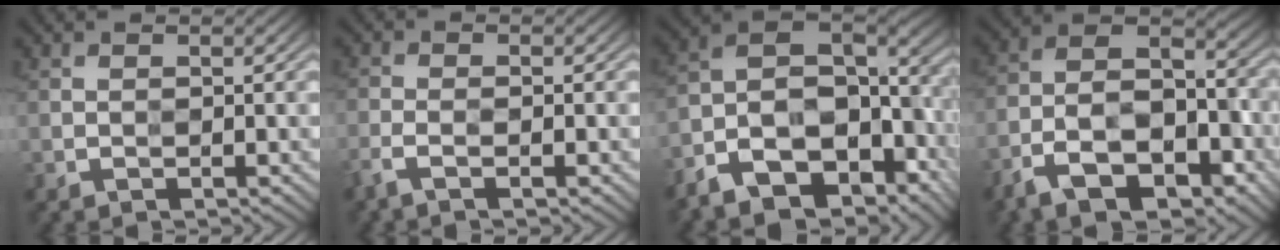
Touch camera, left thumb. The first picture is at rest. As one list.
[{"total": 2.4, "force": [-1.6, 0.5, 1.8], "torque": [-0.044, -0.002, -0.039]}, {"total": 15.2, "force": [-7.8, 8.0, 10.3], "torque": [-0.230, -0.036, -0.114]}, {"total": 13.4, "force": [-8.0, 6.9, 8.3], "torque": [-0.164, -0.024, -0.153]}]